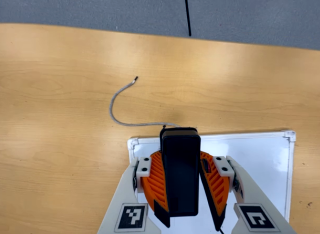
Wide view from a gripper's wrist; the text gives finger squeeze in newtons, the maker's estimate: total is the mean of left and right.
{"total": 9.6, "left": 9.4, "right": 9.8}